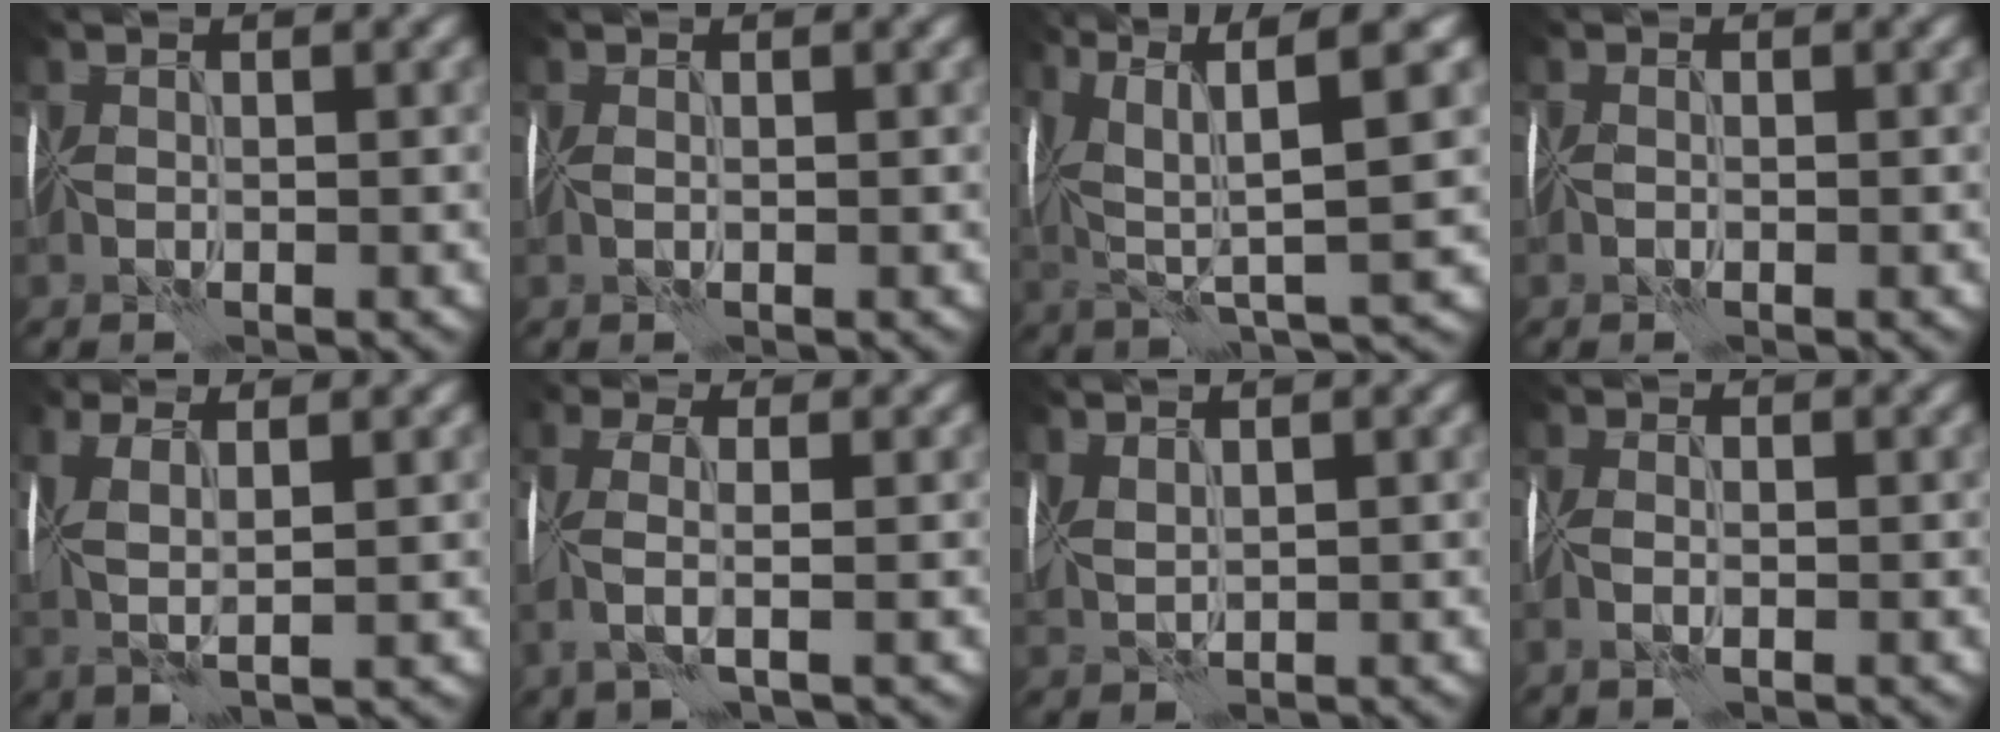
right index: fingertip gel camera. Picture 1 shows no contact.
{"total": 0.8, "force": [0.4, 0.3, 0.6], "torque": [-0.011, 0.002, 0.007]}
{"total": 9.3, "force": [3.2, 2.1, 8.4], "torque": [-0.166, 0.016, 0.061]}
{"total": 0.5, "force": [-0.5, 0.1, 0.2], "torque": [-0.008, -0.003, -0.010]}
{"total": 5.2, "force": [1.0, 1.8, 4.8], "torque": [-0.118, 0.003, 0.017]}
{"total": 3.5, "force": [-0.2, 0.8, 3.3], "torque": [-0.084, 0.001, -0.011]}
{"total": 2.0, "force": [1.4, 0.7, 1.3], "torque": [-0.036, 0.008, 0.033]}
{"total": 1.5, "force": [-0.8, 0.4, 1.2], "torque": [-0.031, -0.003, -0.019]}